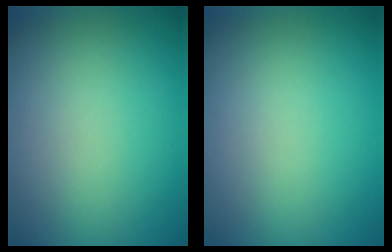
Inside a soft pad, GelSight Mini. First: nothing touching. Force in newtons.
{"total": 0.0}